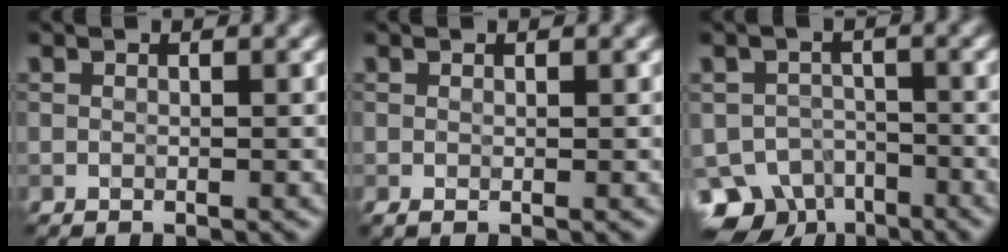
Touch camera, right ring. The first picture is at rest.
{"total": 0.0}
{"total": 6.7, "force": [-5.0, 4.0, 1.9], "torque": [-0.016, -0.013, -0.080]}